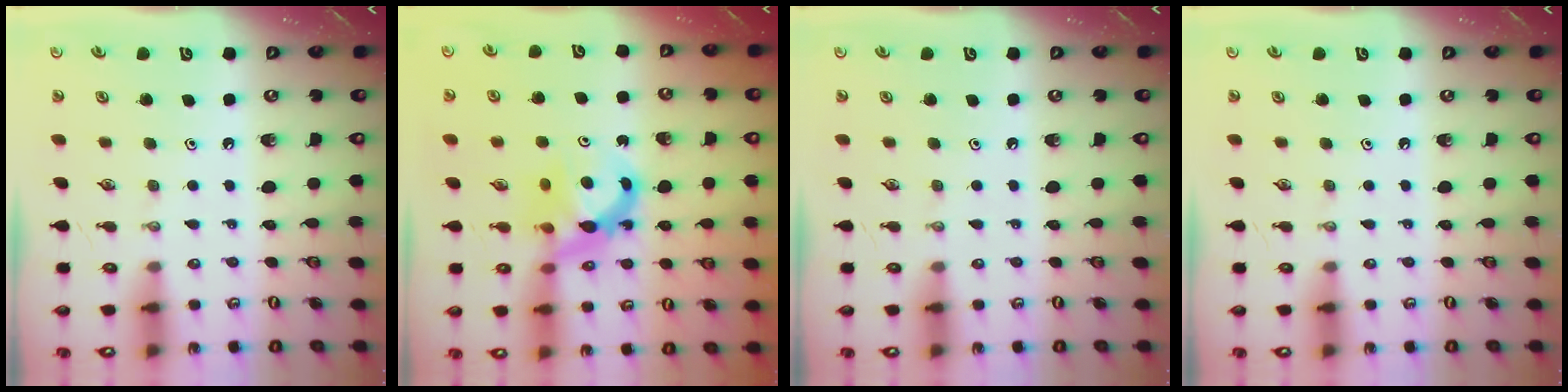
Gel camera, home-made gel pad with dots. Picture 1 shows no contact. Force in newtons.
{"total": 7.0, "press": 6.9, "slide": 0.5}
{"total": 0.0}
{"total": 0.0}